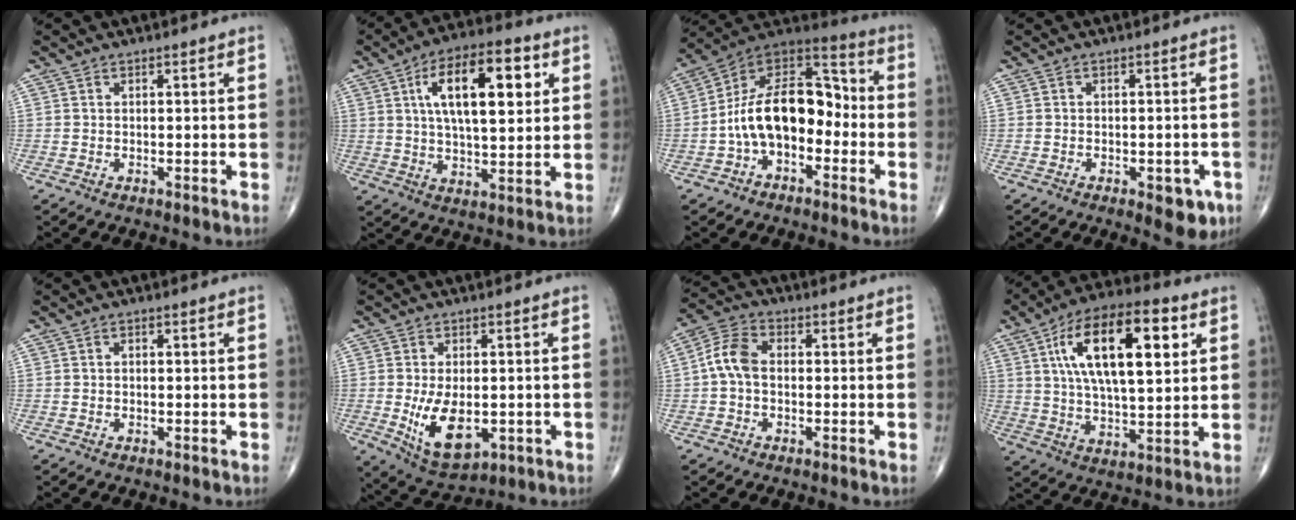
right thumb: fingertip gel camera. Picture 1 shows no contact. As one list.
[{"total": 16.6, "force": [5.0, 6.9, 14.2], "torque": [-0.215, 0.000, 0.078]}, {"total": 16.9, "force": [-3.1, 10.1, 13.1], "torque": [-0.197, 0.063, -0.065]}, {"total": 5.7, "force": [-2.5, 2.7, 4.3], "torque": [-0.035, 0.006, -0.026]}, {"total": 0.6, "force": [0.1, 0.4, 0.5], "torque": [-0.009, 0.001, 0.001]}, {"total": 10.7, "force": [-1.8, 6.0, 8.7], "torque": [-0.139, -0.012, -0.013]}, {"total": 7.2, "force": [-0.2, 4.7, 5.4], "torque": [-0.108, 0.022, -0.015]}, {"total": 20.5, "force": [6.5, 8.4, 17.5], "torque": [-0.288, -0.002, 0.104]}]